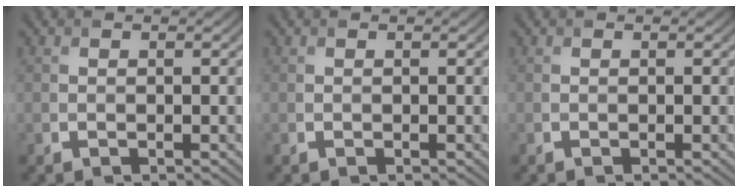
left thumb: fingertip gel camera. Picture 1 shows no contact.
{"total": 0.0}
{"total": 0.0}